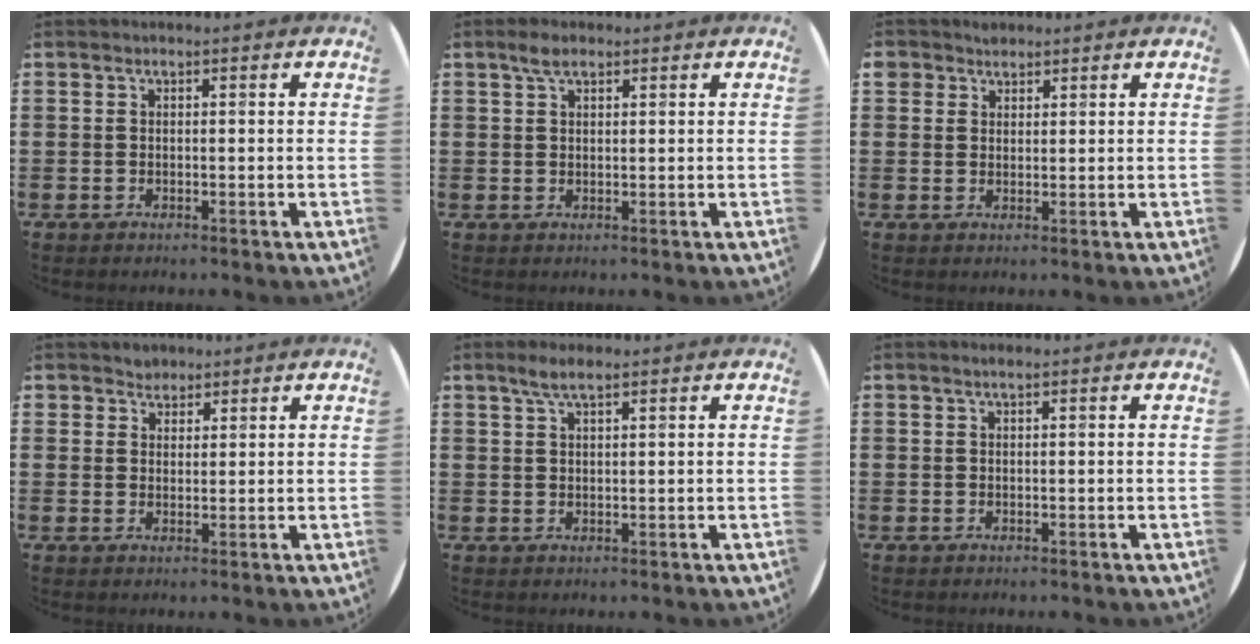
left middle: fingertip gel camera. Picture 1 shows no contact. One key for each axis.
{"total": 2.5, "fx": 1.7, "fy": 1.1, "fz": 1.4, "tx": -0.022, "ty": 0.004, "tz": 0.029}
{"total": 2.0, "fx": 1.6, "fy": 1.2, "fz": -0.2, "tx": 0.007, "ty": 0.002, "tz": 0.031}
{"total": 2.1, "fx": 1.9, "fy": 1.0, "fz": -0.2, "tx": 0.000, "ty": 0.004, "tz": 0.038}
{"total": 2.9, "fx": 2.1, "fy": 0.5, "fz": 1.9, "tx": -0.041, "ty": 0.006, "tz": 0.036}
{"total": 0.6, "fx": 0.4, "fy": 0.0, "fz": 0.4, "tx": -0.008, "ty": 0.001, "tz": 0.007}